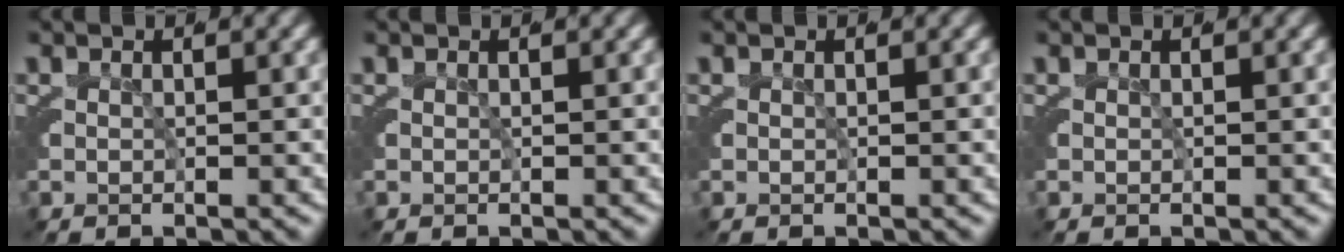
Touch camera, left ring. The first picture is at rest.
{"total": 0.0}
{"total": 0.0}
{"total": 0.0}